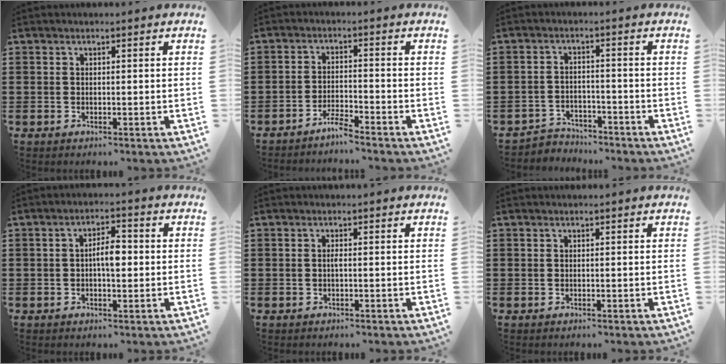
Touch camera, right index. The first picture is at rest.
{"total": 2.8, "force": [-2.7, -0.1, 0.9], "torque": [-0.026, -0.002, -0.055]}
{"total": 3.3, "force": [-3.2, 0.7, -0.3], "torque": [-0.006, 0.001, -0.070]}
{"total": 4.0, "force": [-0.1, 1.5, 3.7], "torque": [-0.069, 0.004, -0.004]}
{"total": 0.7, "force": [-0.2, 0.1, 0.7], "torque": [-0.015, -0.005, -0.003]}
{"total": 0.0}